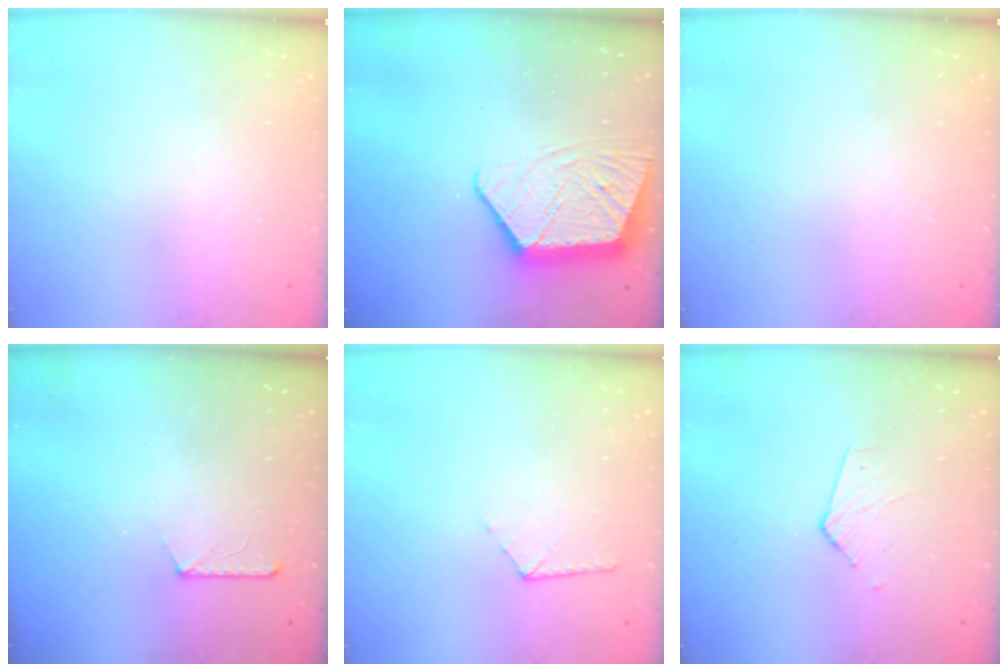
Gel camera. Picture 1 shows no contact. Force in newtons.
{"total": 13.7, "press": 13.6, "slide": 1.0}
{"total": 0.0}
{"total": 7.3, "press": 7.2, "slide": 0.8}
{"total": 6.5, "press": 6.5, "slide": 0.6}
{"total": 2.9, "press": 2.9, "slide": 0.2}